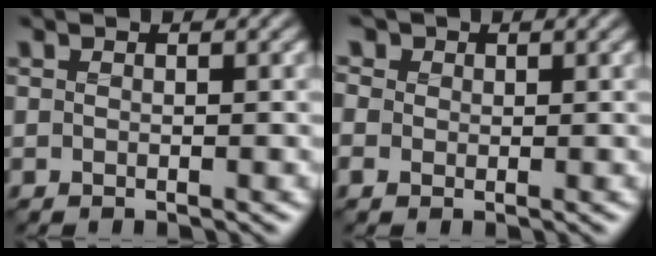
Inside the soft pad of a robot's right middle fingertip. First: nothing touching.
{"total": 2.3, "force": [0.6, 2.0, 0.9], "torque": [-0.025, 0.010, -0.002]}